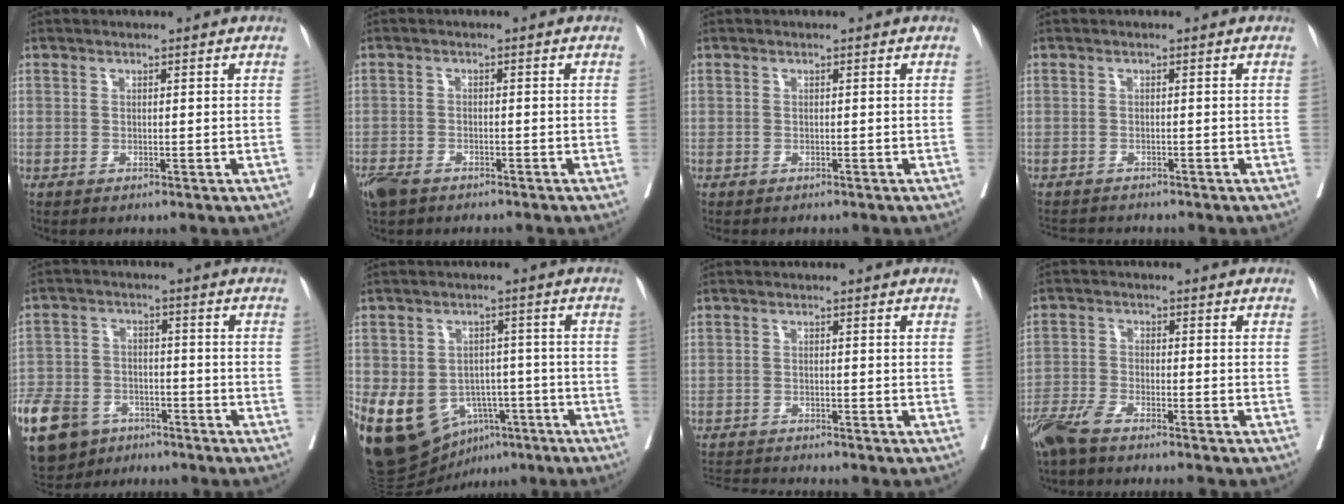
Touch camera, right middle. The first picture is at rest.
{"total": 6.1, "force": [-4.8, 1.9, 3.2], "torque": [-0.060, -0.013, -0.082]}
{"total": 1.8, "force": [-1.6, 0.8, 0.4], "torque": [-0.011, -0.003, -0.022]}
{"total": 4.5, "force": [-4.3, 0.7, 1.0], "torque": [-0.013, -0.010, -0.068]}
{"total": 16.3, "force": [-10.3, 10.1, 7.5], "torque": [-0.193, -0.011, -0.170]}
{"total": 13.8, "force": [-5.9, 10.4, 6.9], "torque": [-0.129, 0.018, -0.080]}
{"total": 5.0, "force": [-4.9, -0.6, 0.7], "torque": [-0.011, -0.016, -0.083]}
{"total": 8.1, "force": [-6.9, 0.8, 4.2], "torque": [-0.076, -0.018, -0.122]}